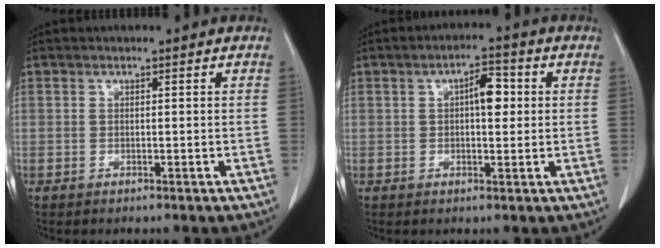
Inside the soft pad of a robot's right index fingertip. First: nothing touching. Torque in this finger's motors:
{"motor_torque": [0.06, 0.05, 0.11, 0.04]}